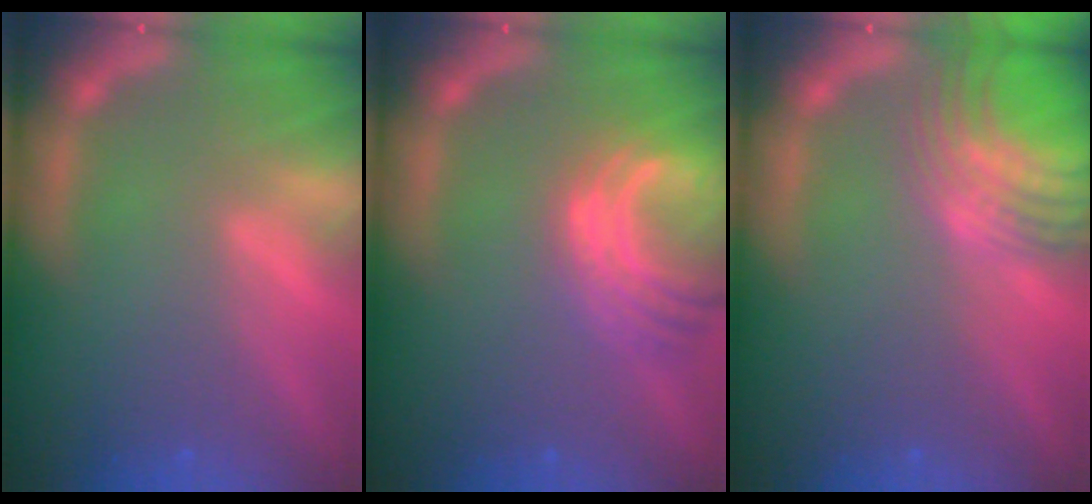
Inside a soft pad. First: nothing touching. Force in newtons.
{"total": 6.5}
{"total": 9.1}